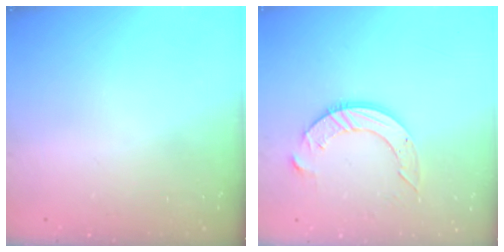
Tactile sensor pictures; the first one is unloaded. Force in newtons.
{"total": 10.0, "press": 10.0, "slide": 1.0}